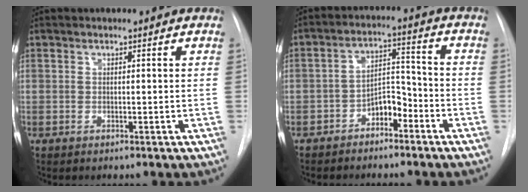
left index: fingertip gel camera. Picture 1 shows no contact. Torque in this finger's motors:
{"motor_torque": [0.07, 0.03, 0.08, 0.04]}